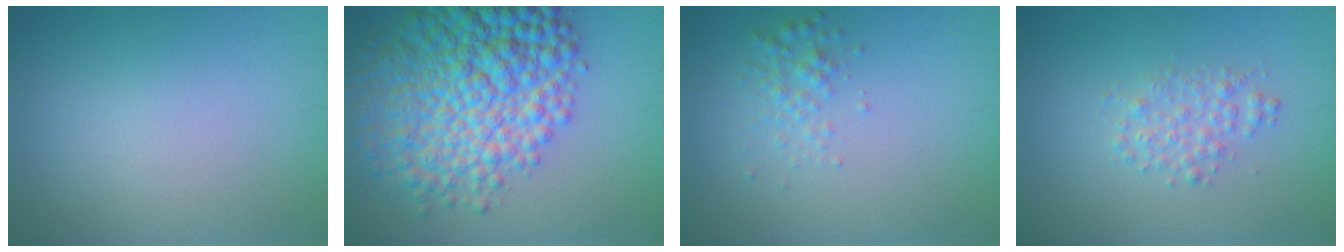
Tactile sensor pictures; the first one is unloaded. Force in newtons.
{"total": 11.3, "press": 11.3, "slide": 0.2}
{"total": 1.7, "press": 1.7, "slide": 0.1}
{"total": 2.0, "press": 2.0, "slide": 0.0}